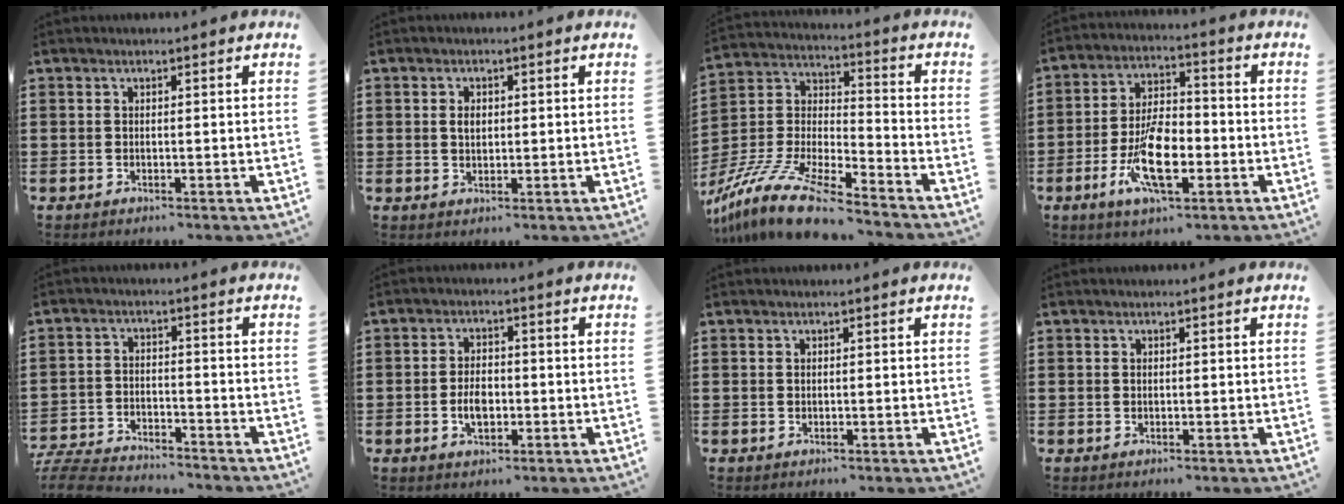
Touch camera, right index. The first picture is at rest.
{"total": 1.8, "force": [0.2, 1.2, 1.4], "torque": [-0.029, 0.006, 0.003]}
{"total": 13.4, "force": [-11.8, 1.3, 6.3], "torque": [-0.139, 0.018, -0.233]}
{"total": 10.8, "force": [-3.8, 4.5, 9.1], "torque": [-0.193, -0.007, -0.066]}
{"total": 6.5, "force": [-6.4, 0.8, 1.1], "torque": [-0.036, 0.003, -0.131]}
{"total": 4.0, "force": [-0.8, 2.2, 3.2], "torque": [-0.060, -0.003, -0.017]}
{"total": 0.0}
{"total": 0.0}